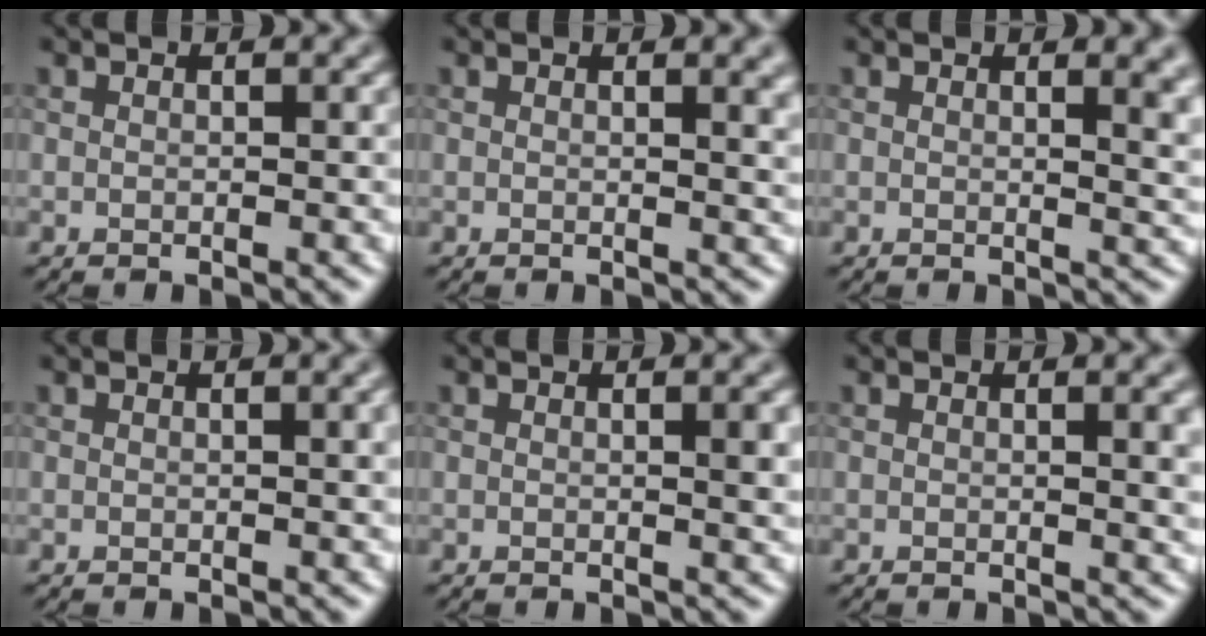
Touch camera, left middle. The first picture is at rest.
{"total": 2.5, "force": [1.0, 0.9, 2.1], "torque": [-0.013, 0.003, 0.011]}
{"total": 3.8, "force": [1.4, 1.6, 3.2], "torque": [-0.022, 0.001, 0.018]}
{"total": 1.7, "force": [0.4, 0.5, 1.6], "torque": [-0.018, 0.004, 0.004]}
{"total": 2.4, "force": [0.4, 0.6, 2.3], "torque": [-0.026, 0.001, 0.002]}
{"total": 2.9, "force": [0.6, 0.9, 2.7], "torque": [-0.024, 0.002, 0.006]}